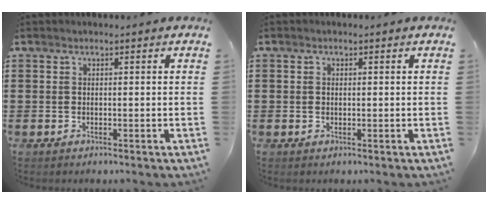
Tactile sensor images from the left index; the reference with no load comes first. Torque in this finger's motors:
{"motor_torque": [0.59, 0.65, -0.01, -0.01]}